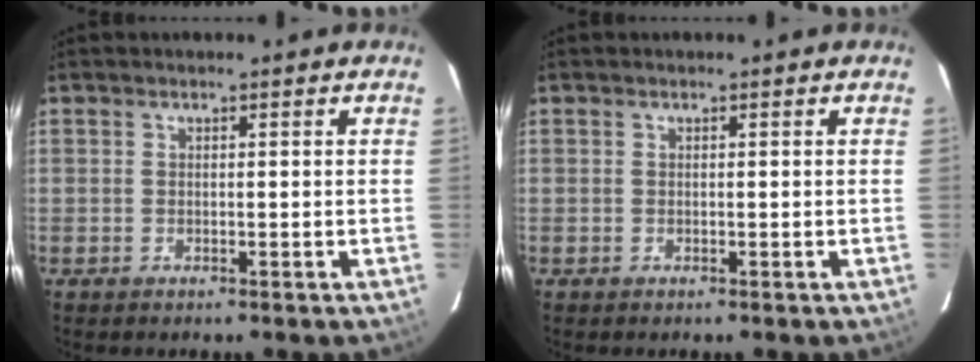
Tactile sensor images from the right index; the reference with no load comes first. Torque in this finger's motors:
{"motor_torque": [0.00, 0.00, 0.00, 0.00]}